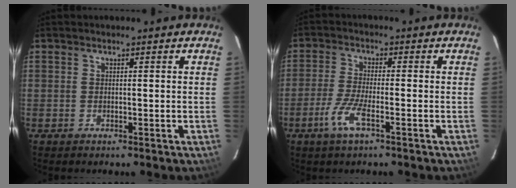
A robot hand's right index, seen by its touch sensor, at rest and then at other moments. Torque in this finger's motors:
{"motor_torque": [0.80, -0.42, 0.18, 0.04]}